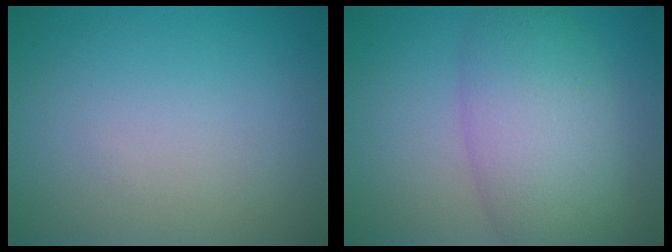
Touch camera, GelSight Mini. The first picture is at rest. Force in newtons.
{"total": 7.4, "press": 7.4, "slide": 0.2}